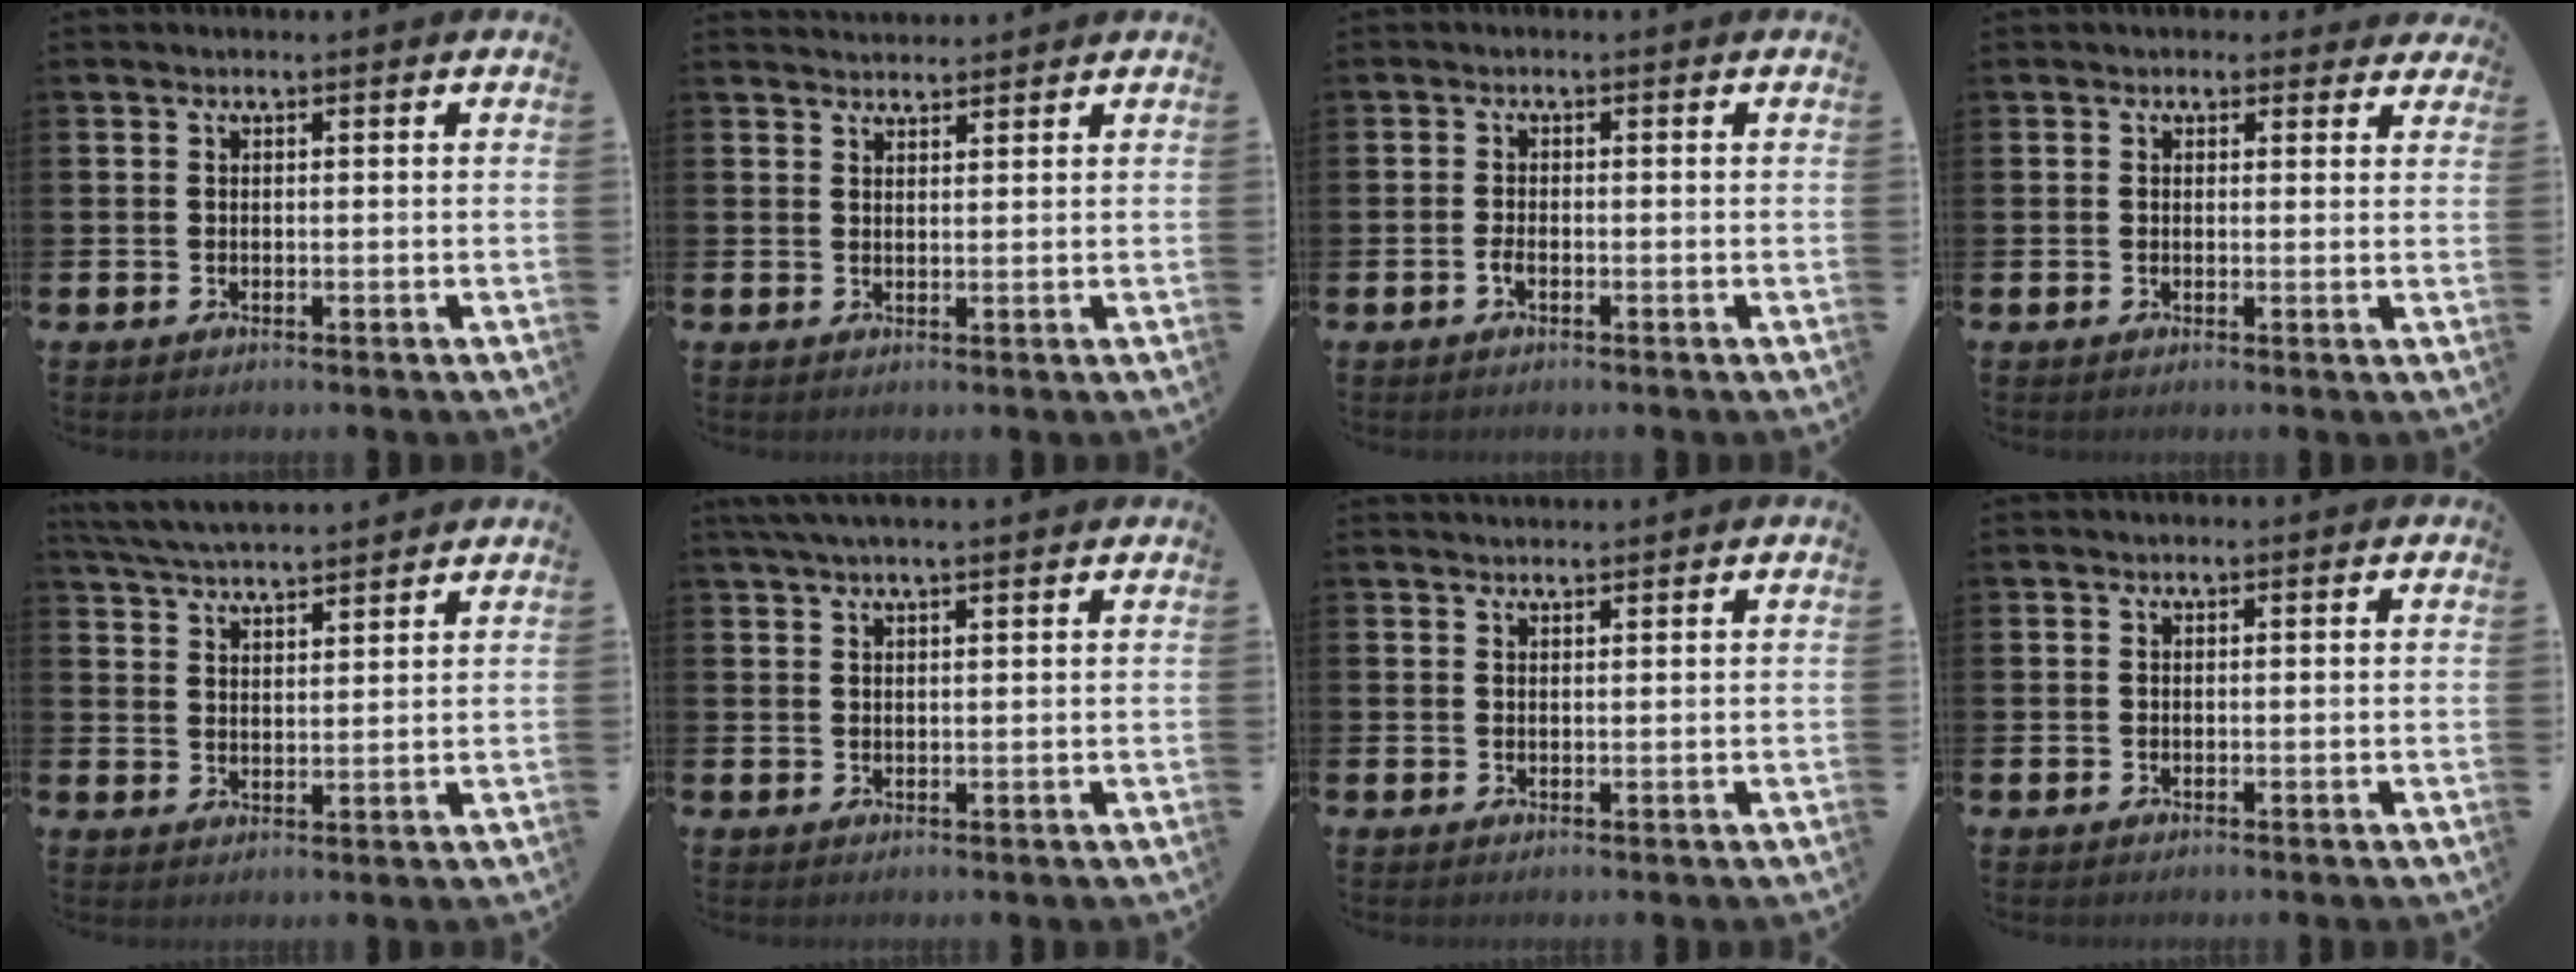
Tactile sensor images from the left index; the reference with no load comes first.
{"total": 2.2, "force": [2.2, 0.4, 0.1], "torque": [0.006, -0.013, 0.037]}
{"total": 1.2, "force": [-0.6, 0.5, 0.9], "torque": [-0.021, 0.002, -0.013]}
{"total": 1.8, "force": [1.5, 1.0, 0.0], "torque": [0.007, -0.001, 0.023]}
{"total": 4.9, "force": [4.9, 0.2, 0.6], "torque": [-0.031, -0.028, 0.088]}
{"total": 3.1, "force": [2.7, 0.1, 1.4], "torque": [-0.030, -0.002, 0.048]}
{"total": 1.3, "force": [1.3, 0.1, 0.1], "torque": [0.010, -0.006, 0.021]}
{"total": 0.0}